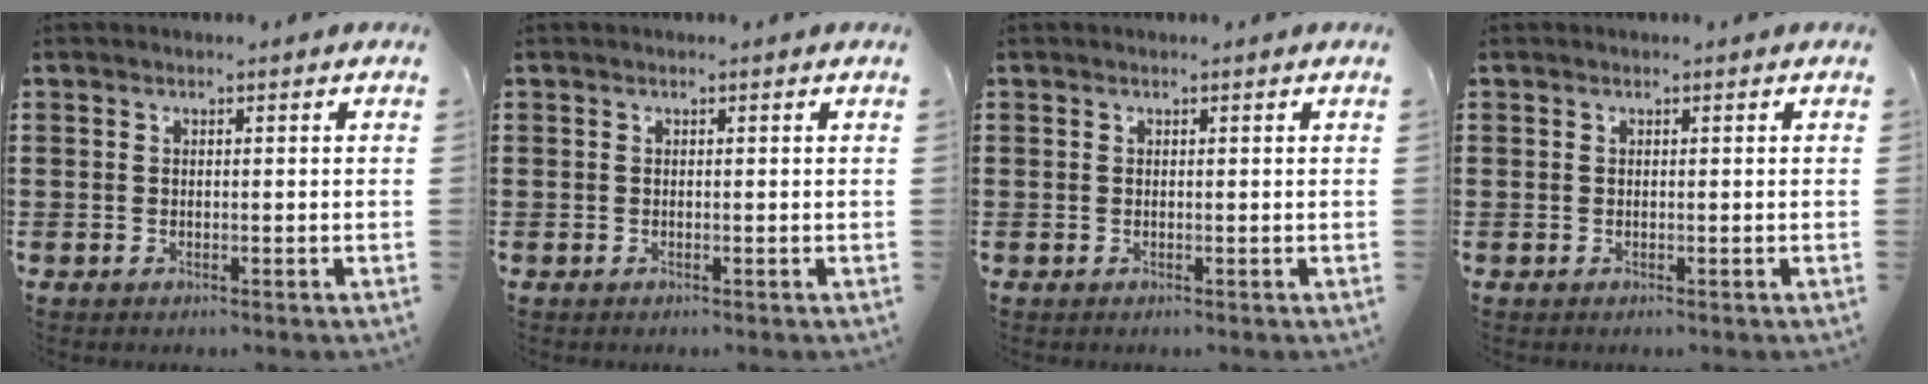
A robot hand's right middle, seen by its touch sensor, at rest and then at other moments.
{"total": 0.0}
{"total": 0.0}
{"total": 0.0}